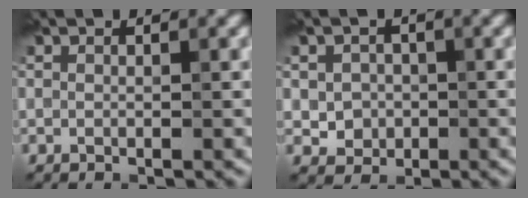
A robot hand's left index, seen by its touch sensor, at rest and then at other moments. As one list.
[{"total": 2.5, "force": [-0.2, 2.3, 1.0], "torque": [-0.010, -0.004, -0.004]}]